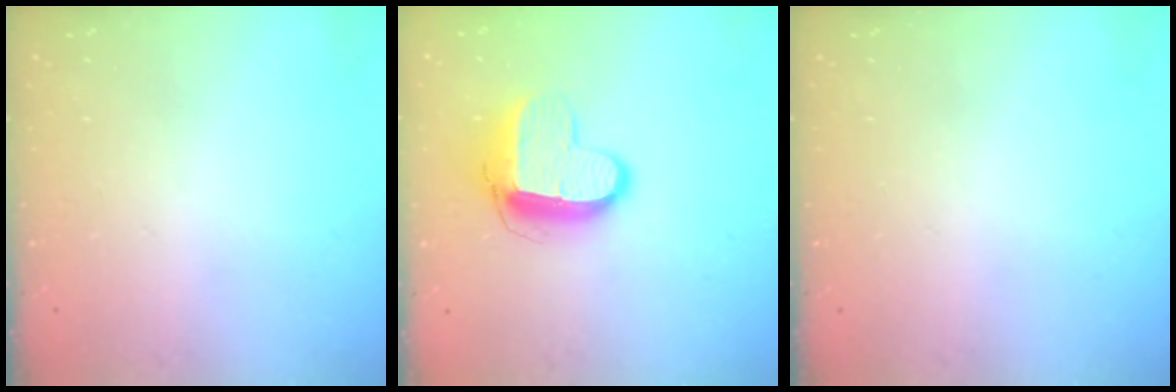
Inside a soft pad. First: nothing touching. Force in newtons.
{"total": 11.1, "press": 11.1, "slide": 0.8}
{"total": 0.0}